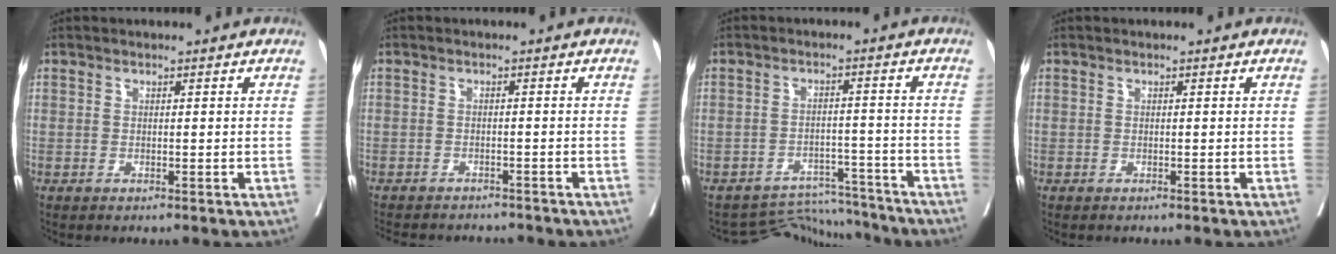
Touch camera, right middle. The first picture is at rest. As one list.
[{"total": 9.2, "force": [-8.6, 2.2, 2.3], "torque": [-0.039, 0.001, -0.110]}, {"total": 8.1, "force": [-7.8, 1.1, -1.9], "torque": [0.028, 0.025, -0.112]}, {"total": 0.0}]